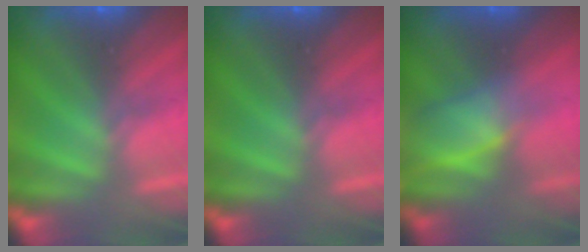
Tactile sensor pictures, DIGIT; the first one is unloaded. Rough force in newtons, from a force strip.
{"total": 0.0}
{"total": 2.9}